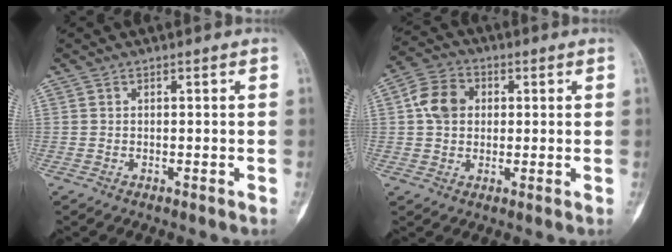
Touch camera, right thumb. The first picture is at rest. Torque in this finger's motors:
{"motor_torque": [0.91, 1.06, 0.74, 0.15, 0.23]}